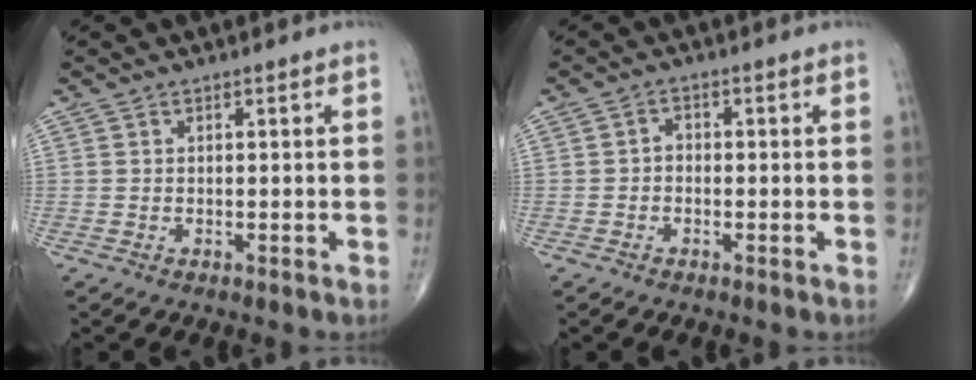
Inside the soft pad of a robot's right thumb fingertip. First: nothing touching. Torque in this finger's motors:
{"motor_torque": [-0.33, 0.25, 0.20, 0.05, 0.00]}